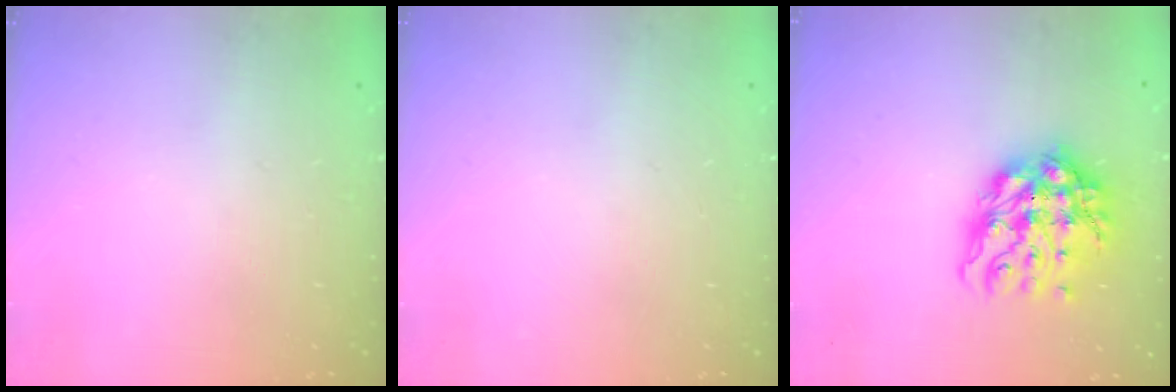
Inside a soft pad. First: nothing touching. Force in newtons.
{"total": 0.0}
{"total": 13.7, "press": 13.6, "slide": 1.6}